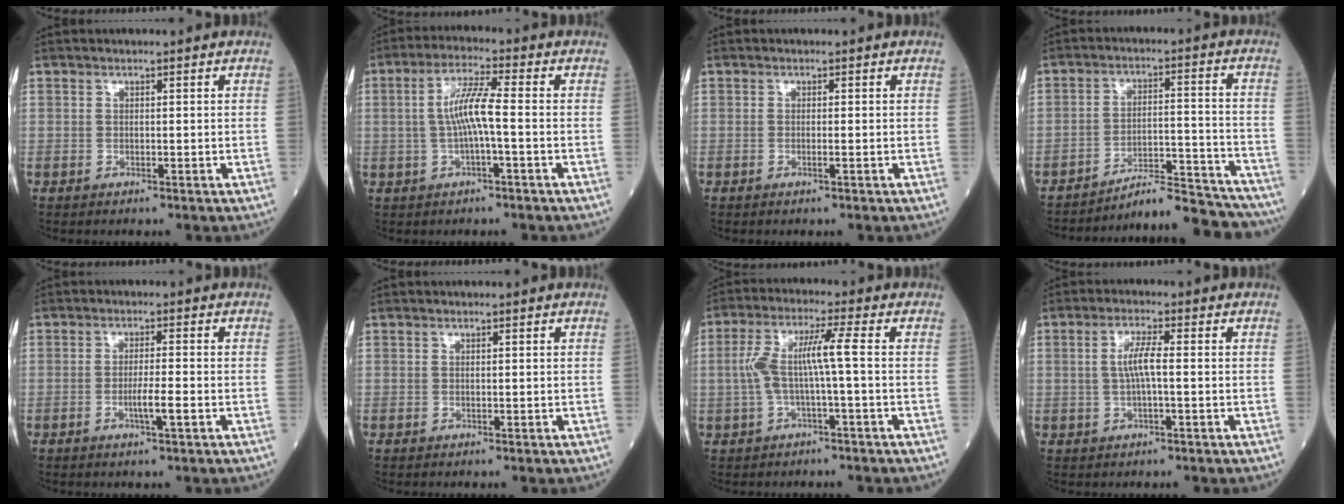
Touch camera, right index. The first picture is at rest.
{"total": 6.4, "force": [-0.4, 0.3, 6.3], "torque": [-0.127, 0.011, -0.010]}
{"total": 0.7, "force": [-0.3, -0.2, 0.6], "torque": [-0.013, -0.001, -0.005]}
{"total": 13.8, "force": [-13.6, 0.5, 2.1], "torque": [-0.017, 0.034, -0.196]}
{"total": 3.2, "force": [-1.2, -0.1, 3.0], "torque": [-0.050, -0.002, -0.021]}
{"total": 0.0}
{"total": 6.7, "force": [-0.4, 0.0, 6.7], "torque": [-0.145, 0.024, -0.007]}
{"total": 3.9, "force": [0.1, 0.3, 3.9], "torque": [-0.080, 0.005, 0.002]}